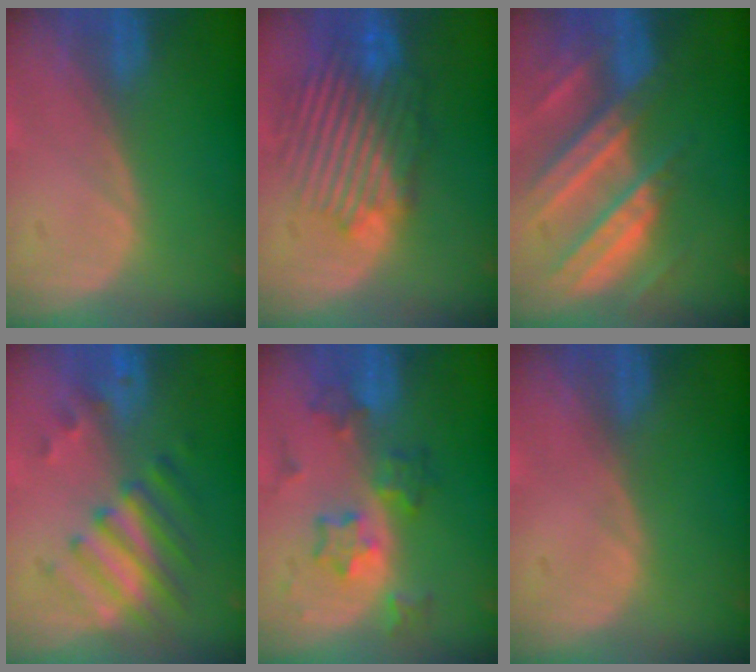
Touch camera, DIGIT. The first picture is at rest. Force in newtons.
{"total": 10.2, "press": 9.7, "slide": 3.4}
{"total": 10.6, "press": 9.3, "slide": 5.0}
{"total": 7.9, "press": 7.0, "slide": 3.8}
{"total": 6.4, "press": 6.4, "slide": 0.2}
{"total": 0.0}